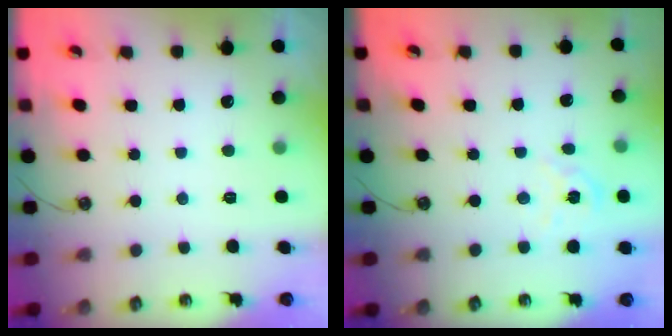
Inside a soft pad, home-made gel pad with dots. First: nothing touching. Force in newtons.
{"total": 3.0, "press": 3.0, "slide": 0.3}